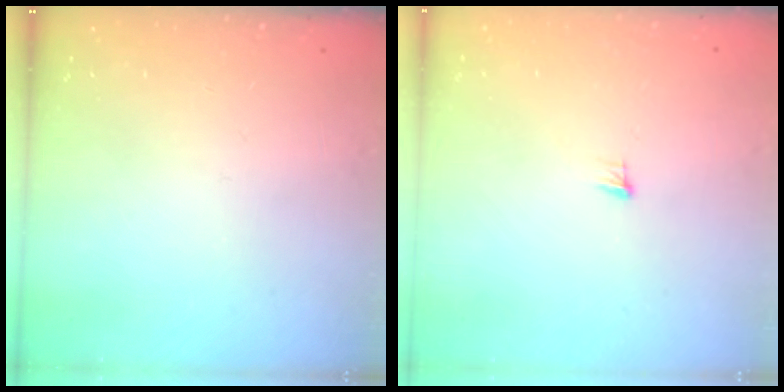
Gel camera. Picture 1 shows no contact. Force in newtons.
{"total": 3.9, "press": 3.8, "slide": 0.9}